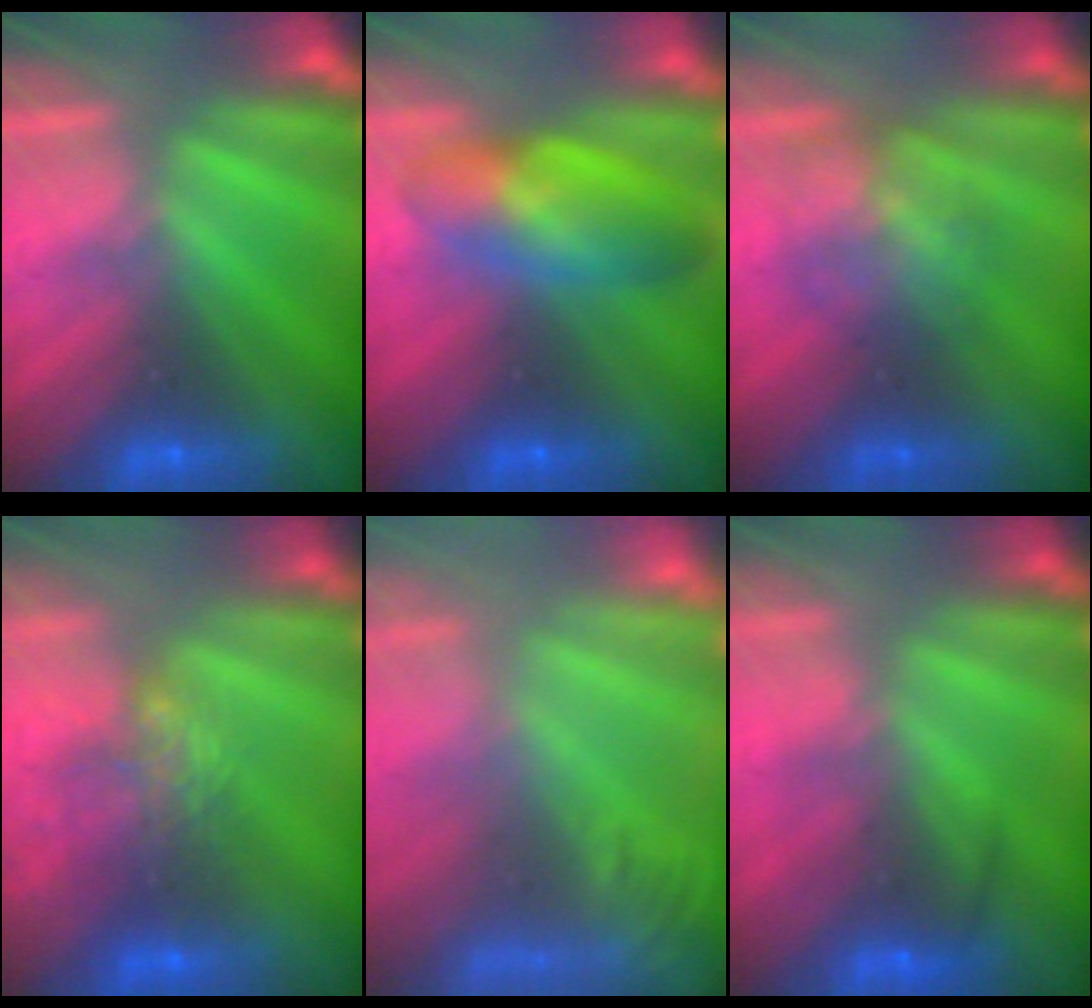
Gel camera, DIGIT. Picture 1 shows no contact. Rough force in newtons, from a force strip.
{"total": 7.8}
{"total": 3.0}
{"total": 10.3}
{"total": 6.9}
{"total": 2.4}